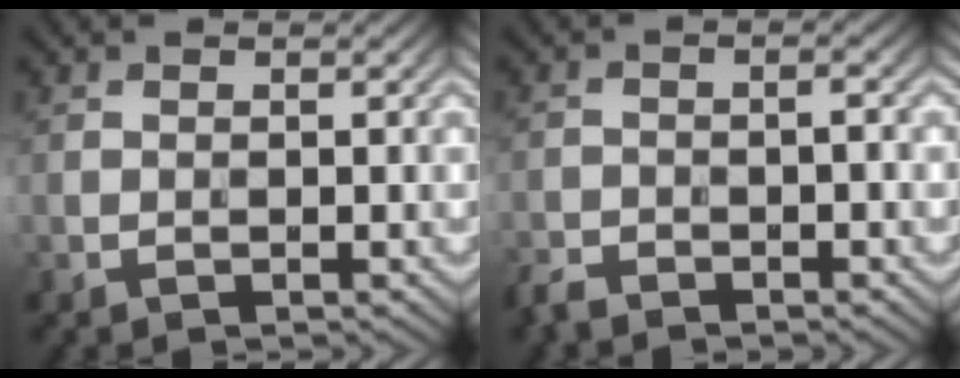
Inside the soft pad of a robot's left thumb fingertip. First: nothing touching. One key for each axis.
{"total": 3.3, "fx": -2.8, "fy": 0.8, "fz": 1.6, "tx": -0.033, "ty": -0.002, "tz": -0.059}